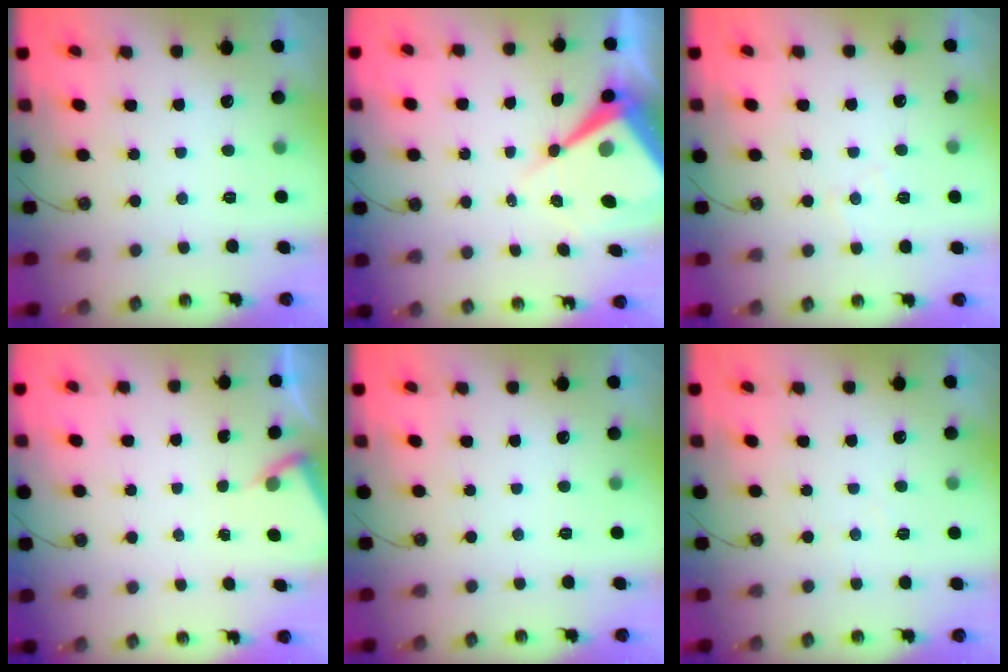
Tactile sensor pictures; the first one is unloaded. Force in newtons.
{"total": 12.8, "press": 12.7, "slide": 1.2}
{"total": 5.9, "press": 5.9, "slide": 0.8}
{"total": 2.2, "press": 2.1, "slide": 0.3}
{"total": 0.0}
{"total": 3.5, "press": 3.5, "slide": 0.5}